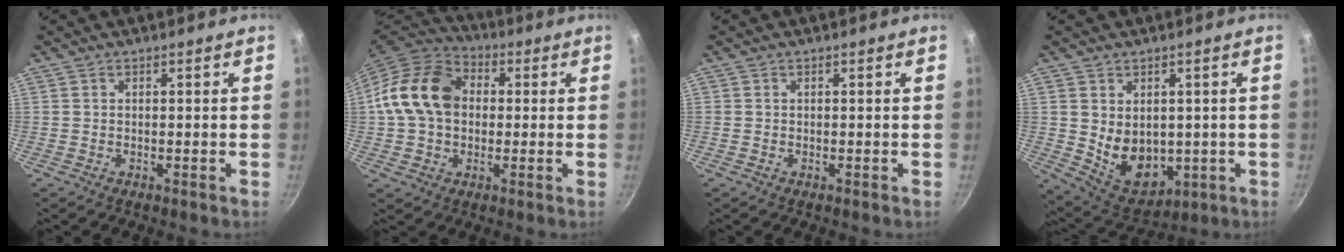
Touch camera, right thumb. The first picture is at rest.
{"total": 15.4, "force": [1.3, 11.7, 9.9], "torque": [-0.153, 0.028, 0.008]}
{"total": 0.0}
{"total": 10.6, "force": [0.3, 7.9, 7.0], "torque": [-0.085, -0.021, 0.035]}